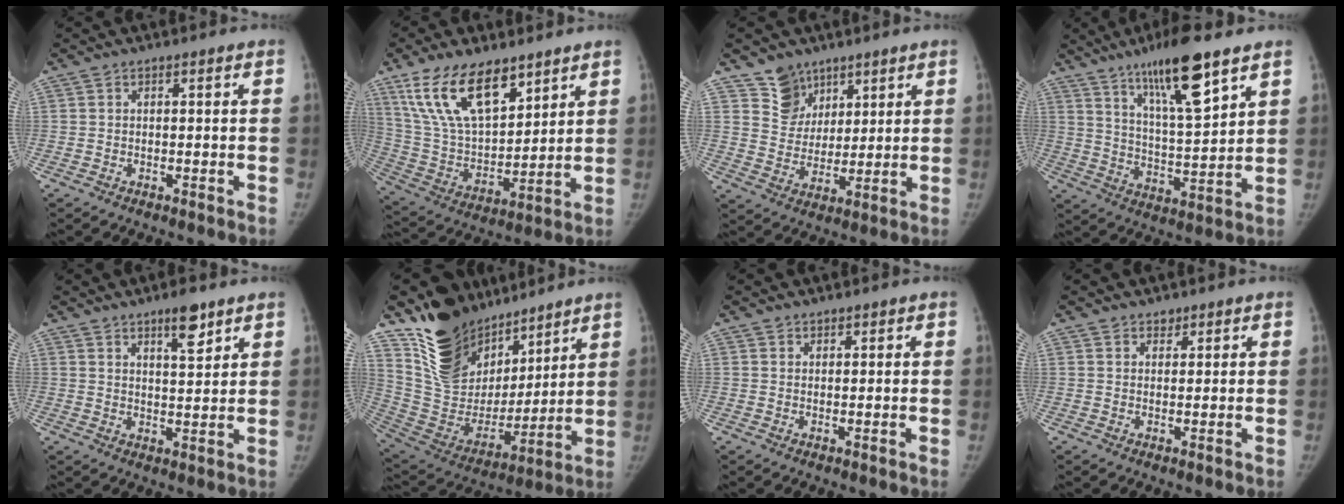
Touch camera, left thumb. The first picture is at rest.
{"total": 18.6, "force": [11.5, 8.8, 11.7], "torque": [-0.180, -0.051, 0.229]}
{"total": 7.8, "force": [5.4, 5.6, 0.8], "torque": [0.026, -0.046, 0.105]}
{"total": 15.3, "force": [9.6, 3.0, 11.6], "torque": [-0.184, -0.053, 0.170]}
{"total": 6.0, "force": [4.1, 1.8, 4.0], "torque": [-0.048, -0.028, 0.063]}
{"total": 23.0, "force": [16.4, 13.3, 9.2], "torque": [-0.118, -0.091, 0.301]}
{"total": 1.1, "force": [0.9, 0.7, -0.1], "torque": [0.017, -0.004, 0.007]}
{"total": 1.7, "force": [1.3, 1.1, 0.2], "torque": [0.012, -0.007, 0.015]}